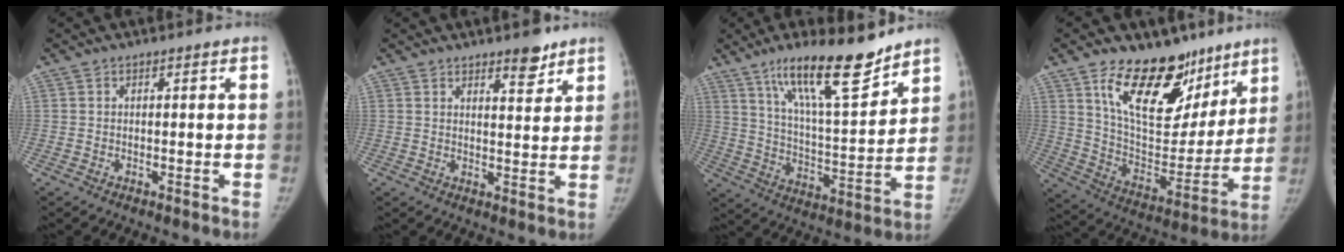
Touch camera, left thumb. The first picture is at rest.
{"total": 5.0, "force": [3.7, 1.8, 2.8], "torque": [-0.020, -0.026, 0.053]}
{"total": 17.6, "force": [12.6, 4.0, 11.6], "torque": [-0.165, -0.078, 0.218]}
{"total": 23.1, "force": [14.2, 12.6, 13.2], "torque": [-0.144, -0.077, 0.237]}